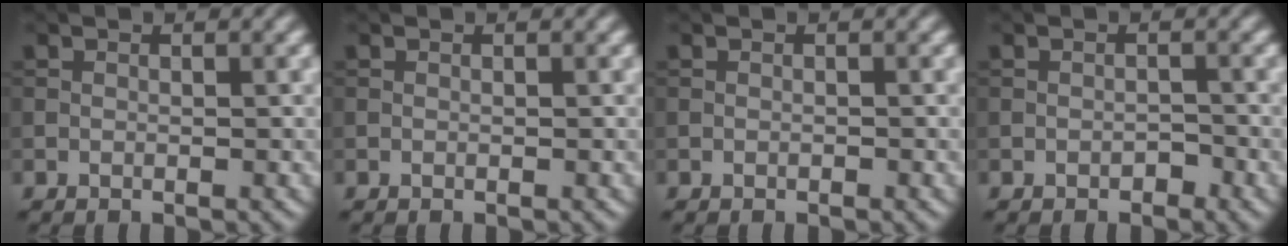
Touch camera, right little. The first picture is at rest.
{"total": 0.0}
{"total": 0.0}
{"total": 0.9, "force": [-0.6, 0.5, 0.4], "torque": [-0.004, 0.000, -0.010]}